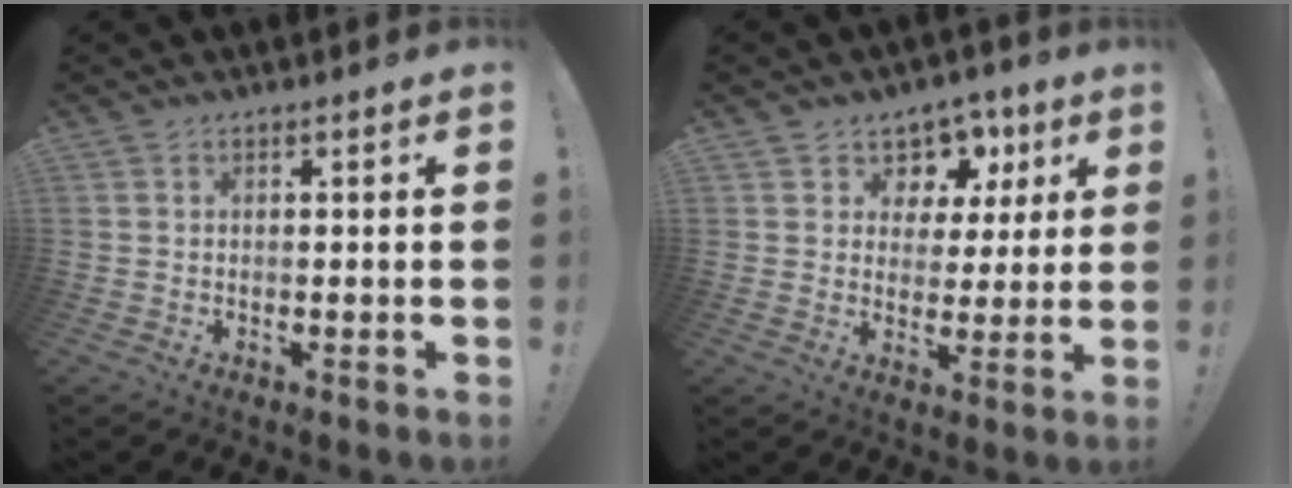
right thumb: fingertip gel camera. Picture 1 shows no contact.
{"total": 7.8, "force": [4.0, 6.4, 1.8], "torque": [-0.018, -0.029, 0.078]}